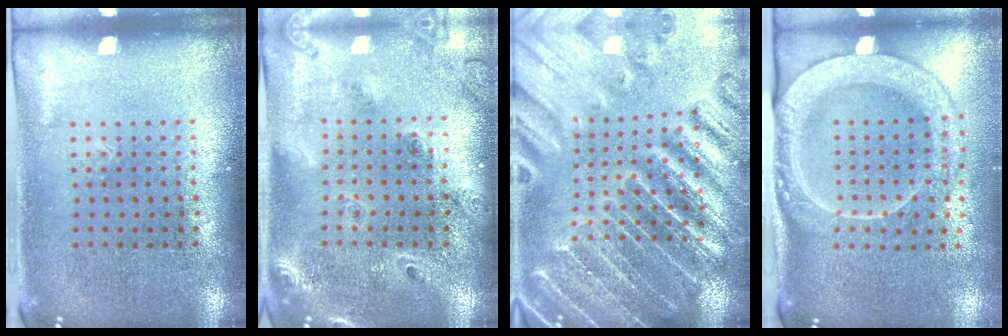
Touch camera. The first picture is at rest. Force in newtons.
{"total": 1.8, "press": 1.7, "slide": 0.7}
{"total": 4.0, "press": 3.8, "slide": 1.2}
{"total": 2.4, "press": 2.1, "slide": 1.2}